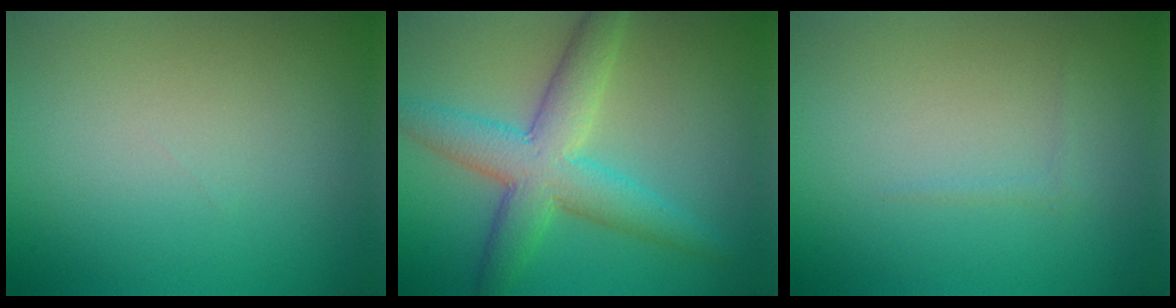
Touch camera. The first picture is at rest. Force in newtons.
{"total": 6.6, "press": 6.6, "slide": 0.1}
{"total": 0.5, "press": 0.5, "slide": 0.1}